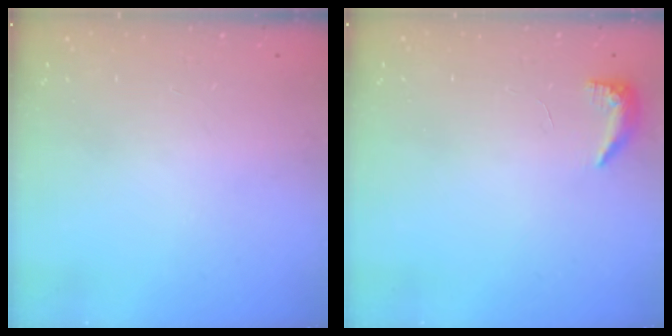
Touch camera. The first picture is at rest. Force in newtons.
{"total": 8.5, "press": 5.7, "slide": 6.3}